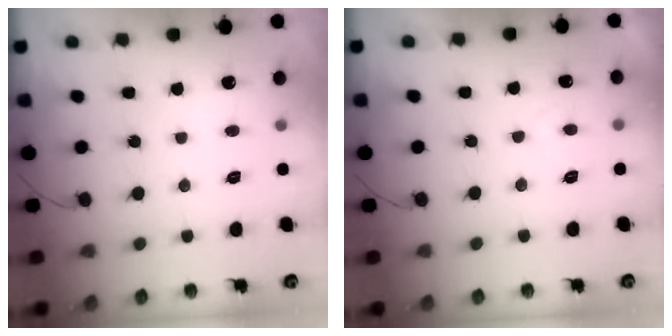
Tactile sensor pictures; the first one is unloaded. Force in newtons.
{"total": 1.1, "press": 1.0, "slide": 0.6}